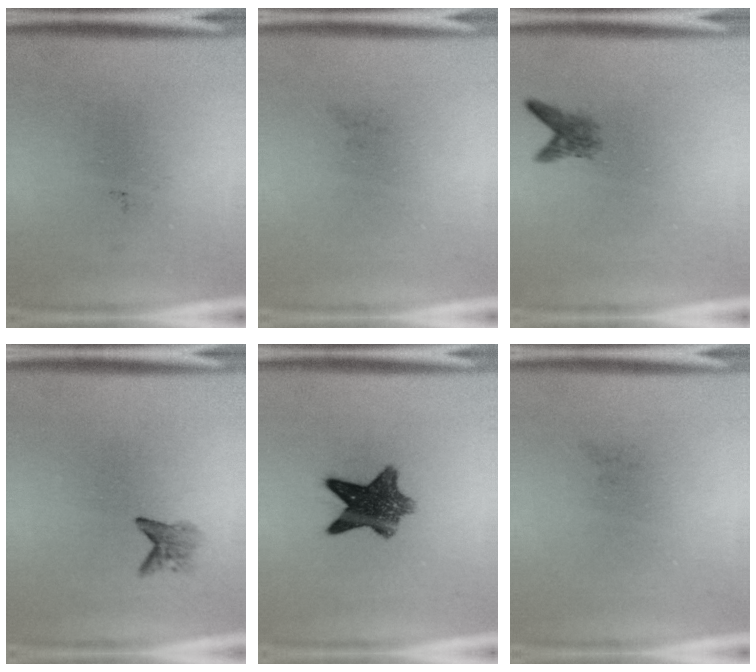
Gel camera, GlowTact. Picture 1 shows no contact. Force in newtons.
{"total": 0.0}
{"total": 2.1}
{"total": 1.8}
{"total": 8.8}
{"total": 0.0}